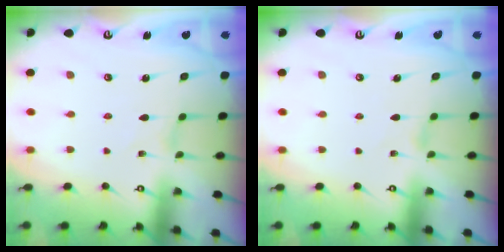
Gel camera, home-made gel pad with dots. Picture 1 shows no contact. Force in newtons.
{"total": 0.0}